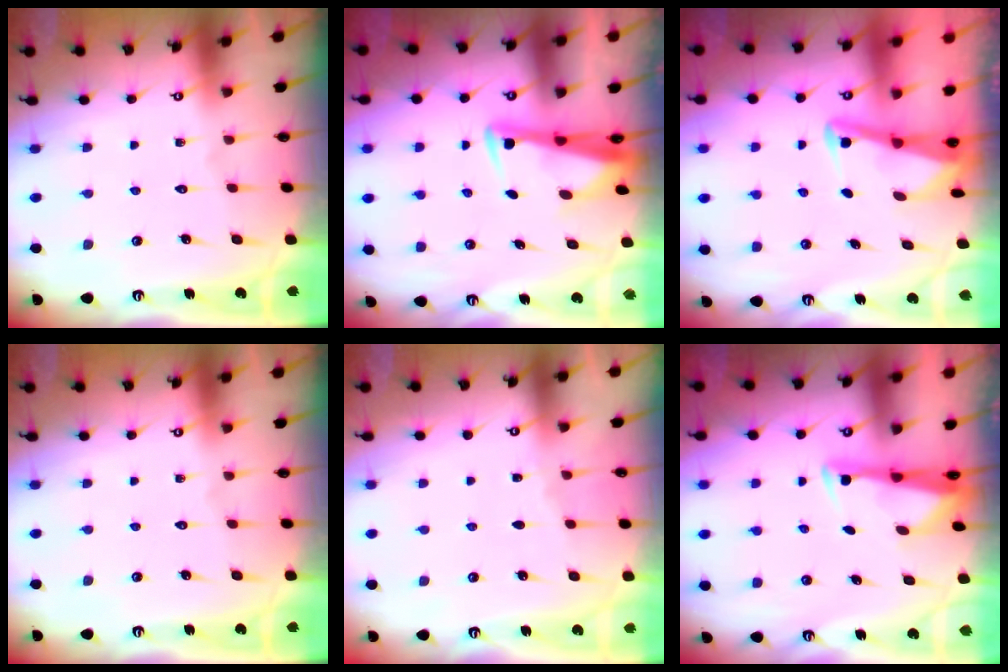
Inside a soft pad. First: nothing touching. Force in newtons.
{"total": 3.5, "press": 3.4, "slide": 1.1}
{"total": 3.0, "press": 3.0, "slide": 0.5}
{"total": 0.0}
{"total": 2.5, "press": 2.5, "slide": 0.4}
{"total": 2.9, "press": 2.7, "slide": 0.8}